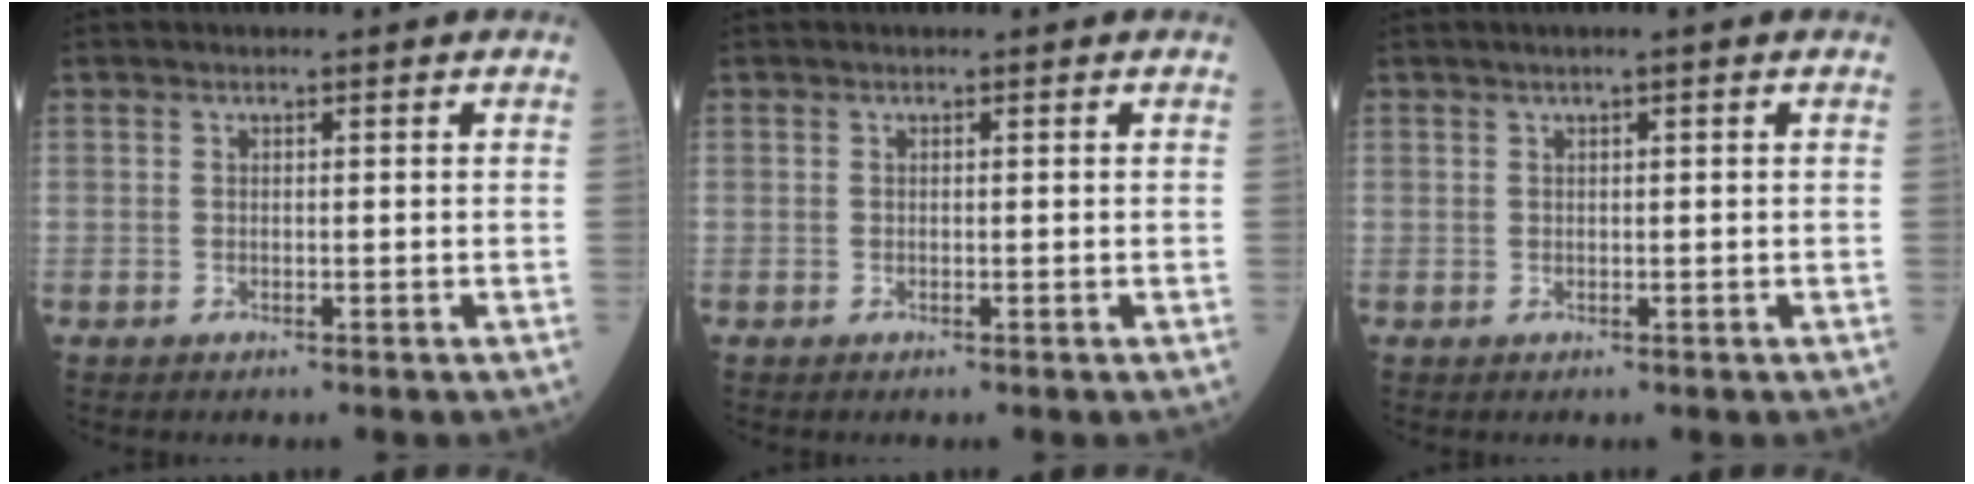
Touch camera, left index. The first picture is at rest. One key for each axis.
{"total": 0.0}
{"total": 1.1, "fx": 0.4, "fy": -0.2, "fz": 0.9, "tx": -0.019, "ty": 0.001, "tz": 0.009}